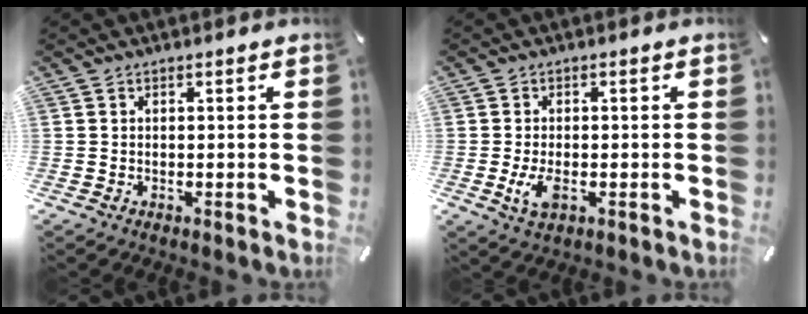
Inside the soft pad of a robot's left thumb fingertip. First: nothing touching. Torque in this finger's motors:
{"motor_torque": [0.01, 0.11, 0.07, 0.02, 0.04]}